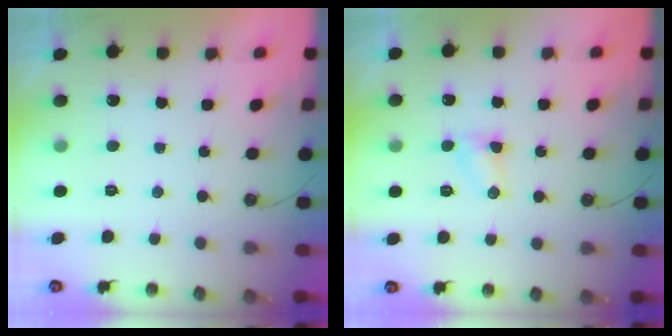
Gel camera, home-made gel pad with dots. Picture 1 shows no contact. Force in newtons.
{"total": 3.0, "press": 3.0, "slide": 0.4}